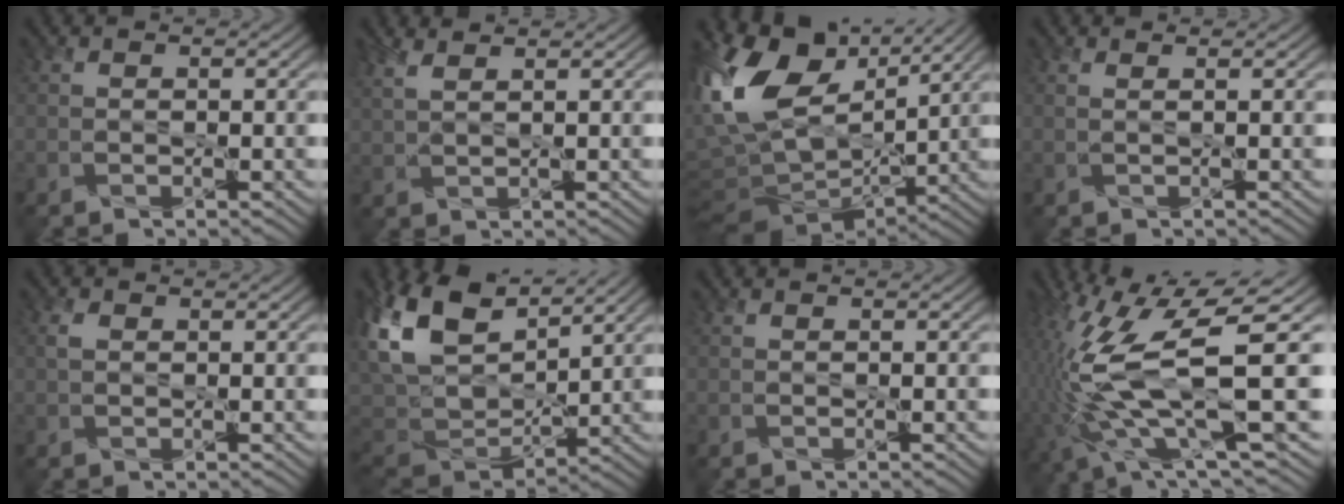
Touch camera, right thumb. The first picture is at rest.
{"total": 2.9, "force": [2.2, 0.7, 1.8], "torque": [-0.041, 0.004, 0.044]}
{"total": 16.1, "force": [4.7, 9.9, 11.8], "torque": [-0.251, 0.004, 0.094]}
{"total": 0.9, "force": [0.5, 0.1, 0.7], "torque": [-0.010, 0.002, 0.000]}
{"total": 1.2, "force": [0.3, 0.8, 0.8], "torque": [-0.019, 0.004, 0.005]}
{"total": 13.5, "force": [6.0, 8.0, 9.1], "torque": [-0.242, 0.021, 0.109]}
{"total": 0.0}
{"total": 16.7, "force": [-0.8, 4.6, 16.1], "torque": [-0.367, -0.005, 0.003]}